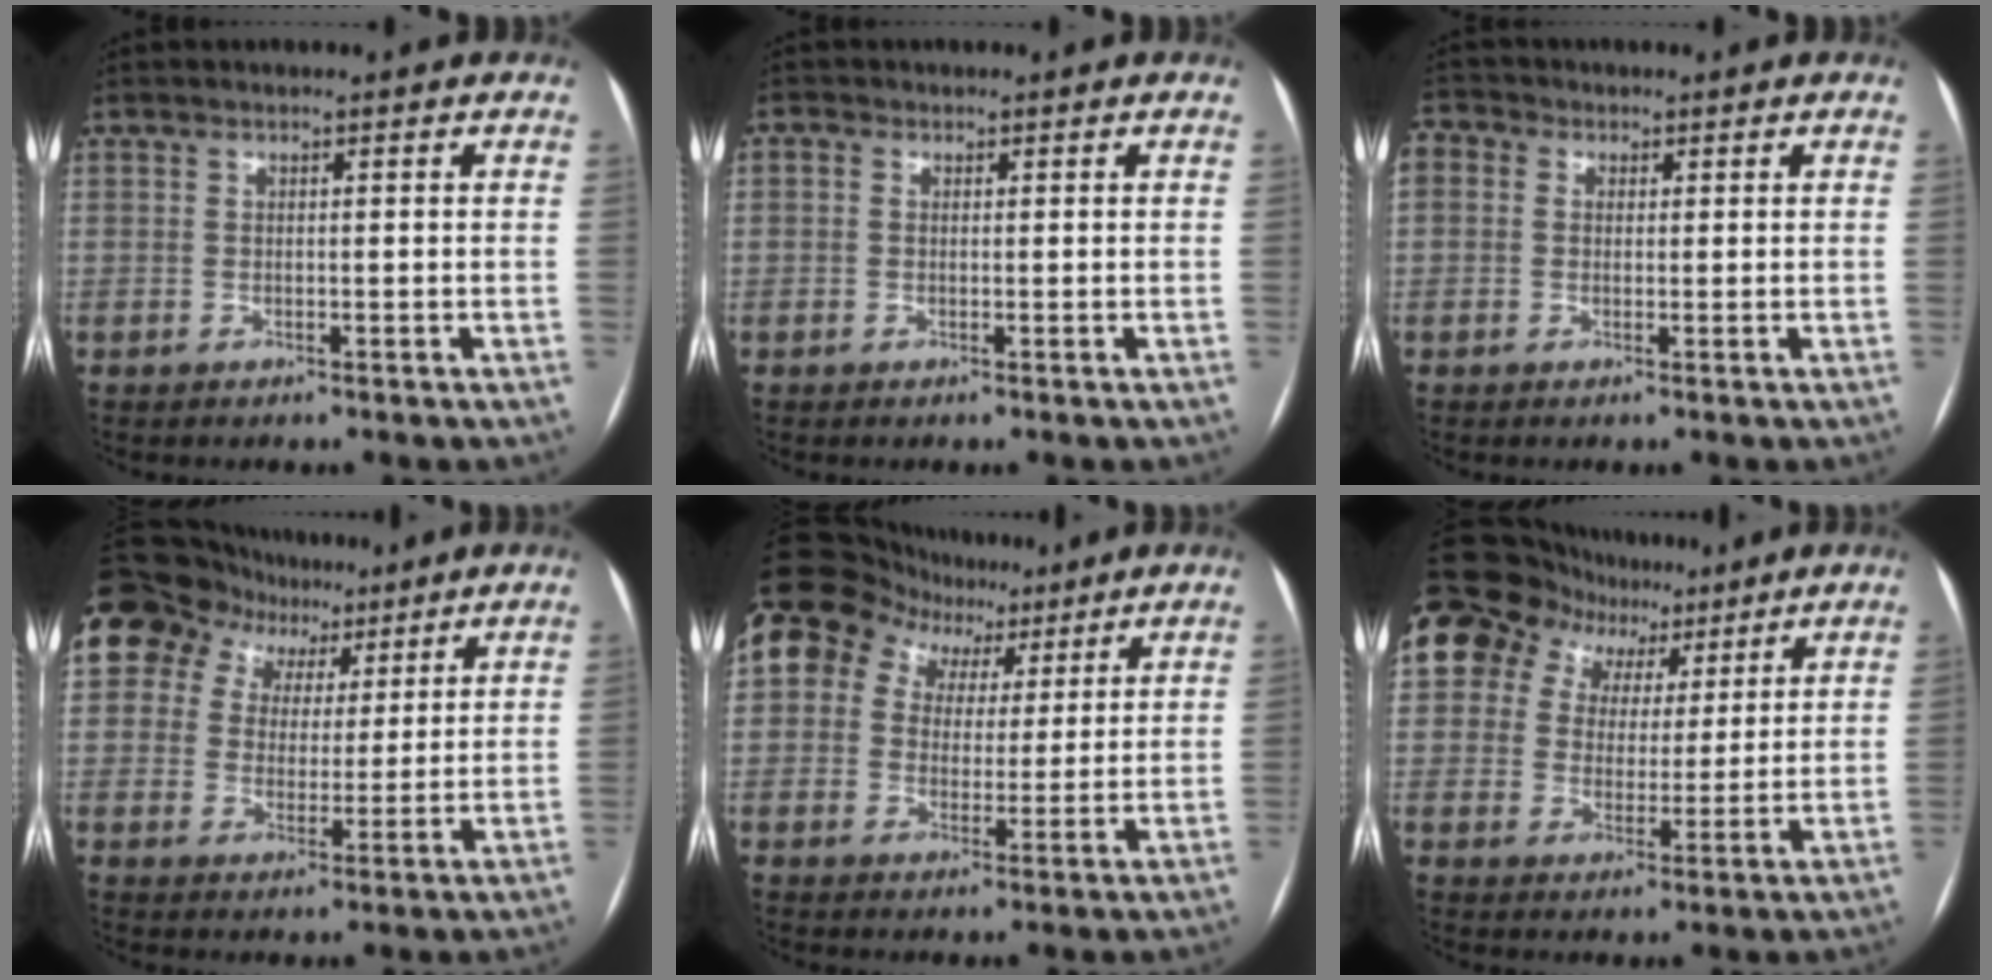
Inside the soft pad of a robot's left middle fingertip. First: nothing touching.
{"total": 0.8, "force": [0.2, 0.7, 0.3], "torque": [-0.007, 0.003, 0.000]}
{"total": 5.3, "force": [1.7, 4.3, 2.6], "torque": [-0.069, 0.032, 0.032]}
{"total": 18.3, "force": [10.4, 13.5, 6.7], "torque": [-0.170, 0.078, 0.180]}
{"total": 14.2, "force": [7.6, 10.6, 5.6], "torque": [-0.102, 0.066, 0.125]}
{"total": 15.0, "force": [9.2, 10.6, 5.2], "torque": [-0.103, 0.058, 0.148]}